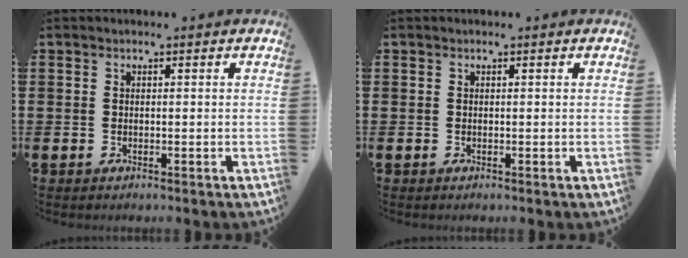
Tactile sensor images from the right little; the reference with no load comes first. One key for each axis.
{"total": 0.0}